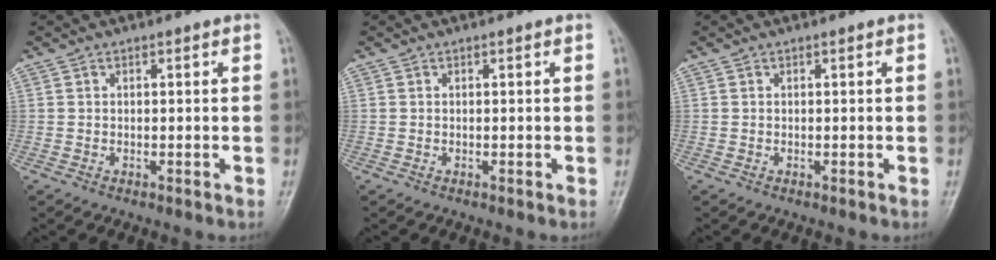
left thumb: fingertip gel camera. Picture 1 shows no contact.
{"total": 0.0}
{"total": 0.0}